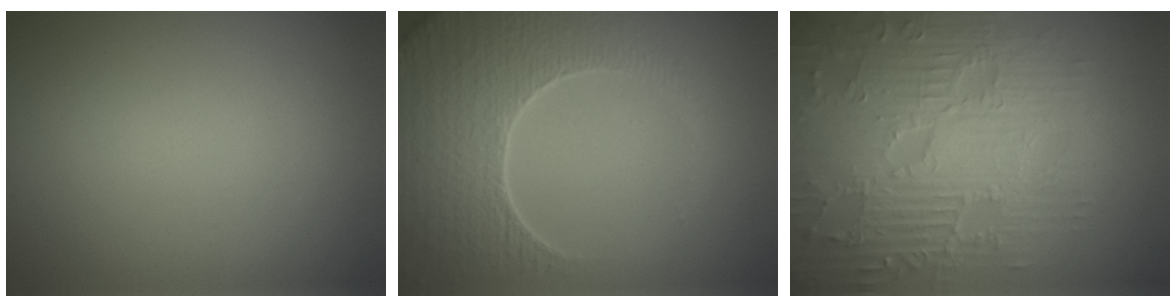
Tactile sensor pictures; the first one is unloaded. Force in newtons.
{"total": 6.6, "press": 5.4, "slide": 3.8}
{"total": 9.4, "press": 6.8, "slide": 6.5}